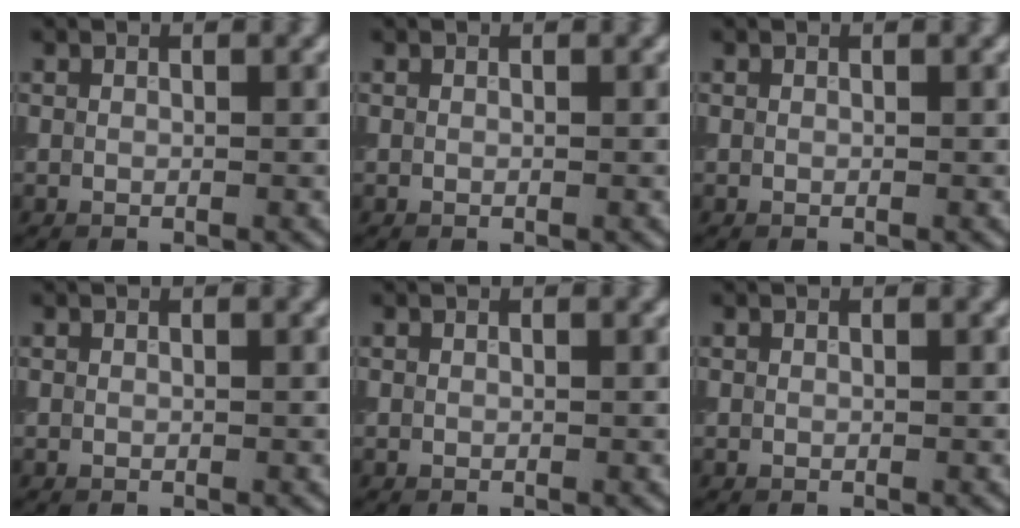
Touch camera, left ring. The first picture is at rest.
{"total": 0.0}
{"total": 0.0}
{"total": 0.0}
{"total": 0.0}
{"total": 0.0}